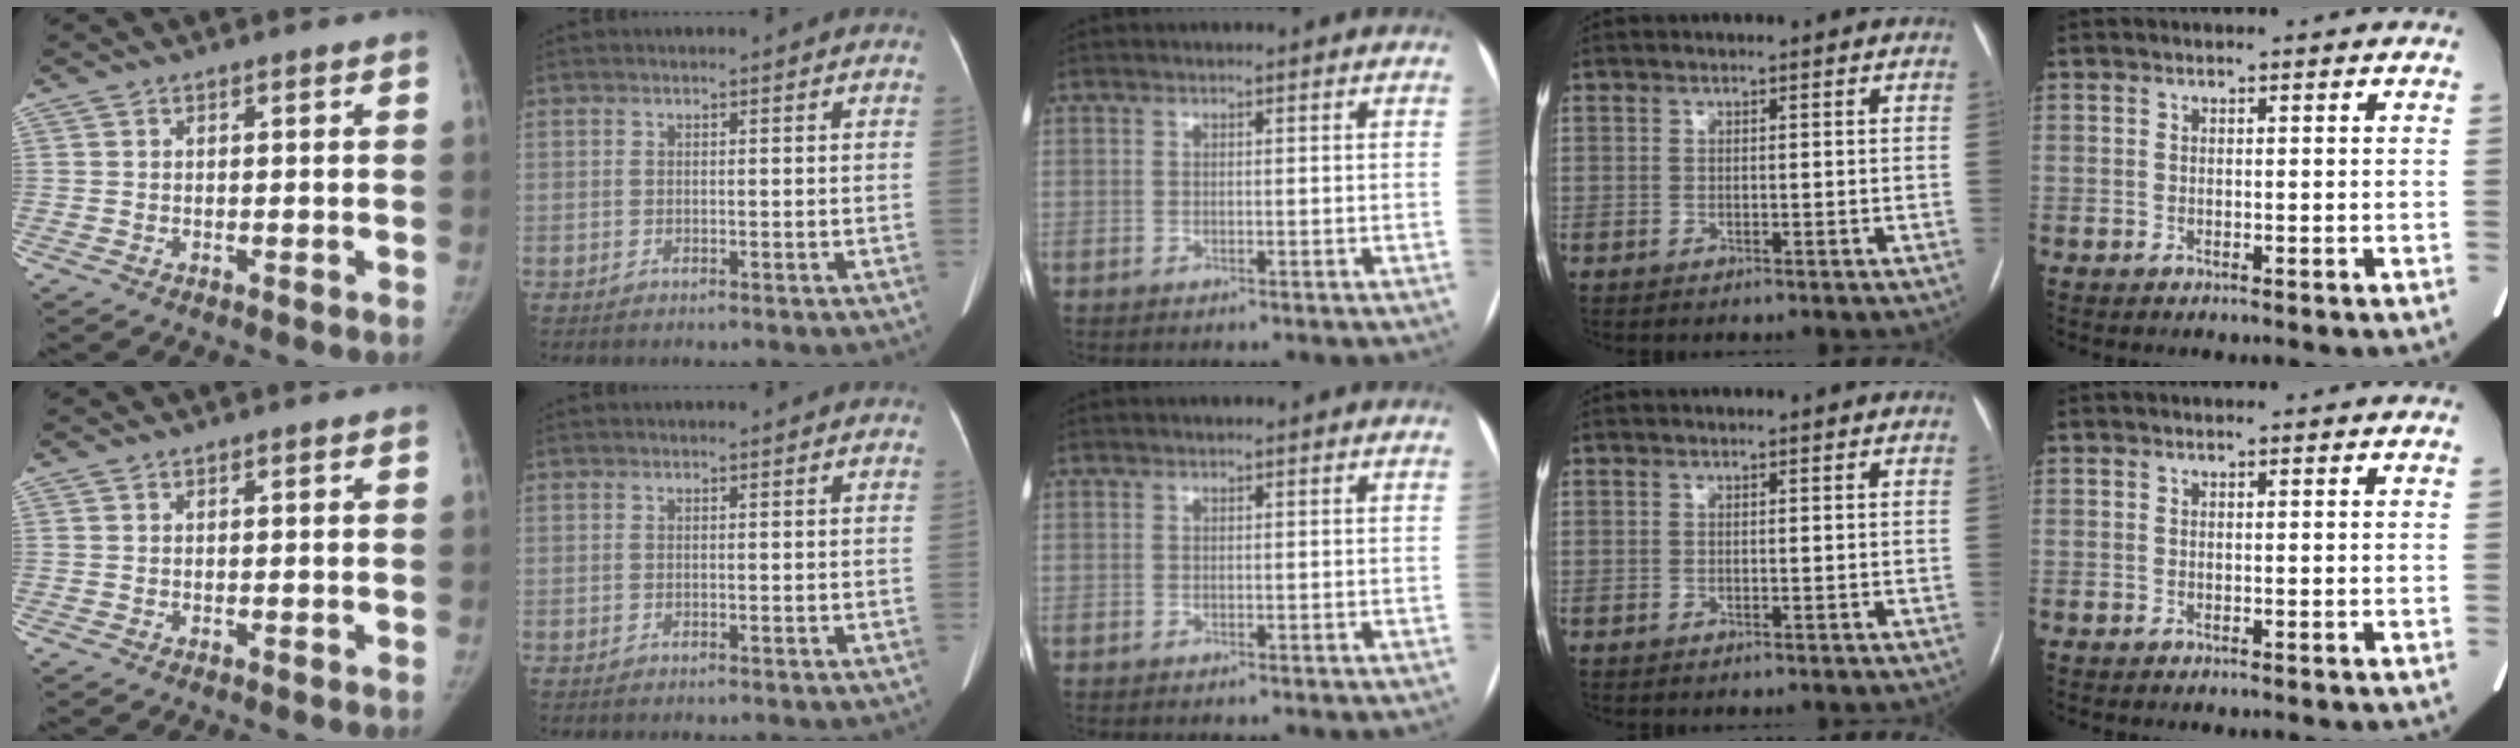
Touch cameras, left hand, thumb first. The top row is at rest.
{}